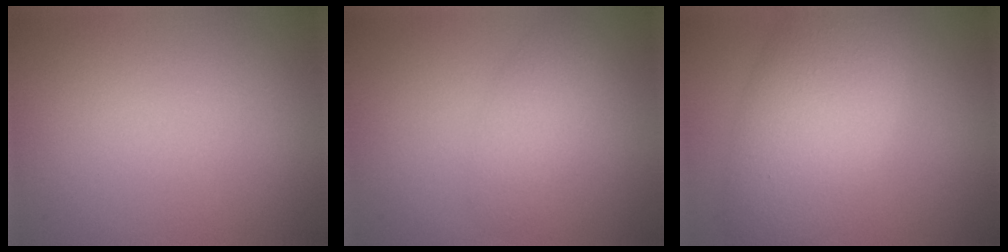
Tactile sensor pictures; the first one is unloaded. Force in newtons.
{"total": 2.3, "press": 2.3, "slide": 0.1}
{"total": 8.0, "press": 8.0, "slide": 0.3}